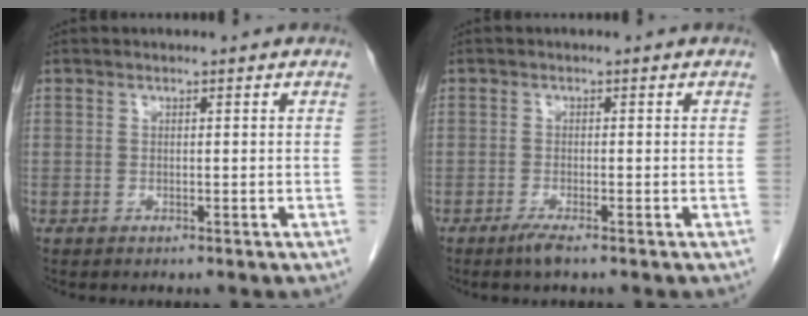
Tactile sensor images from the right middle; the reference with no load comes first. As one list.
[{"total": 1.9, "force": [-1.4, -0.1, 1.4], "torque": [-0.033, -0.006, -0.029]}]